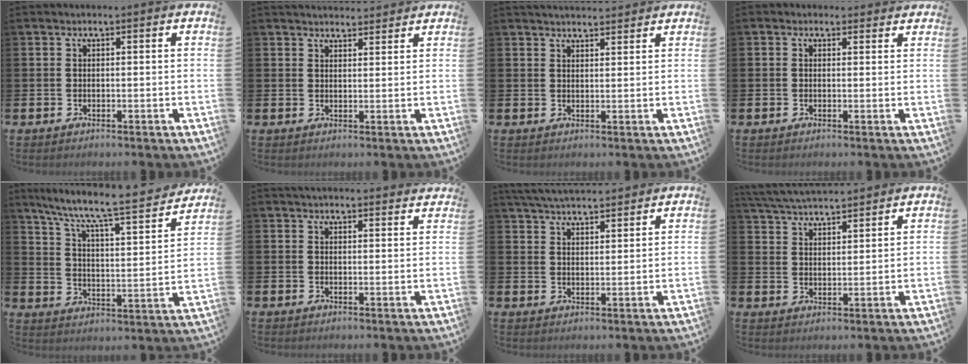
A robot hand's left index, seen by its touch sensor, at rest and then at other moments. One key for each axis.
{"total": 2.8, "fx": 2.8, "fy": 0.6, "fz": 0.1, "tx": 0.004, "ty": -0.017, "tz": 0.048}
{"total": 2.7, "fx": 2.6, "fy": 0.4, "fz": 0.2, "tx": -0.004, "ty": -0.012, "tz": 0.048}
{"total": 0.9, "fx": 0.7, "fy": 0.6, "fz": 0.1, "tx": 0.009, "ty": 0.002, "tz": 0.009}
{"total": 7.7, "fx": 6.9, "fy": 0.6, "fz": 3.4, "tx": -0.089, "ty": -0.061, "tz": 0.109}
{"total": 2.7, "fx": 2.6, "fy": 0.3, "fz": 0.4, "tx": -0.007, "ty": -0.012, "tz": 0.047}
{"total": 4.8, "fx": 4.8, "fy": 0.5, "fz": 0.6, "tx": -0.020, "ty": -0.022, "tz": 0.086}
{"total": 5.0, "fx": 4.9, "fy": 0.5, "fz": 0.5, "tx": -0.030, "ty": -0.025, "tz": 0.089}